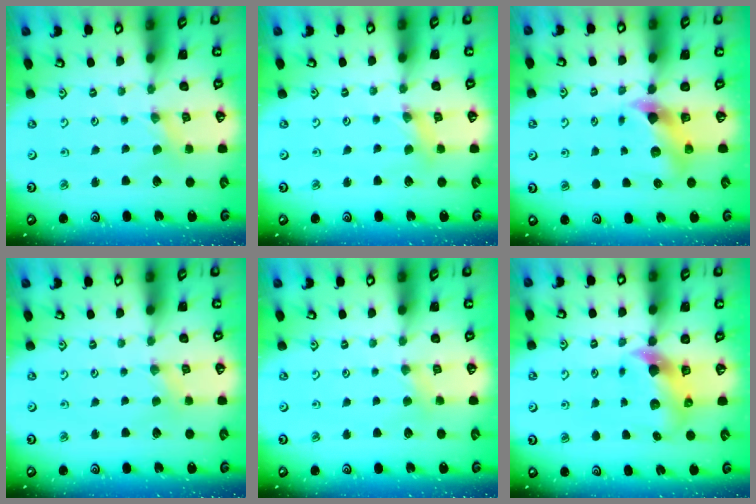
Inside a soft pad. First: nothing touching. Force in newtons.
{"total": 3.3, "press": 3.3, "slide": 0.3}
{"total": 7.5, "press": 7.4, "slide": 1.0}
{"total": 1.4, "press": 1.4, "slide": 0.3}
{"total": 2.8, "press": 2.7, "slide": 0.5}
{"total": 7.1, "press": 7.0, "slide": 1.0}